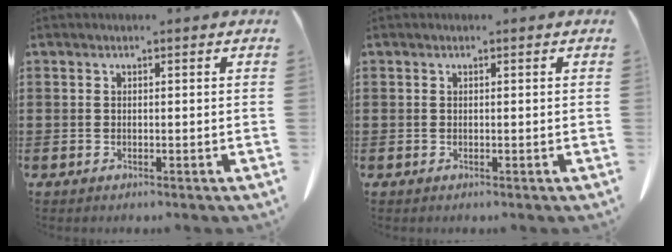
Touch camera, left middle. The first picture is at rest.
{"total": 0.0}